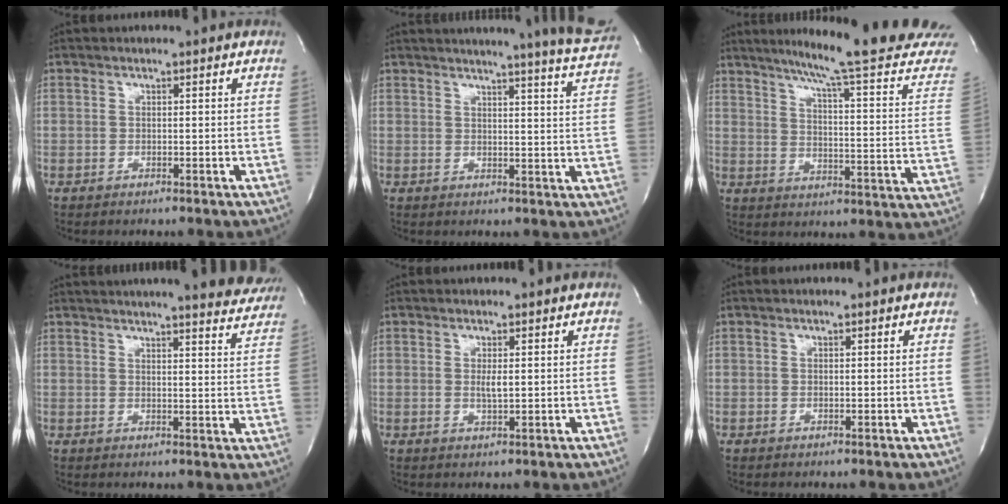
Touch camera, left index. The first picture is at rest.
{"total": 14.5, "force": [13.5, -1.3, 5.2], "torque": [-0.077, -0.074, 0.145]}
{"total": 23.3, "force": [20.5, -1.3, 11.0], "torque": [-0.159, -0.085, 0.256]}
{"total": 15.9, "force": [14.6, 1.5, 6.2], "torque": [-0.075, -0.032, 0.160]}
{"total": 1.6, "force": [0.1, 0.2, 1.6], "torque": [-0.036, -0.007, 0.002]}
{"total": 0.0}